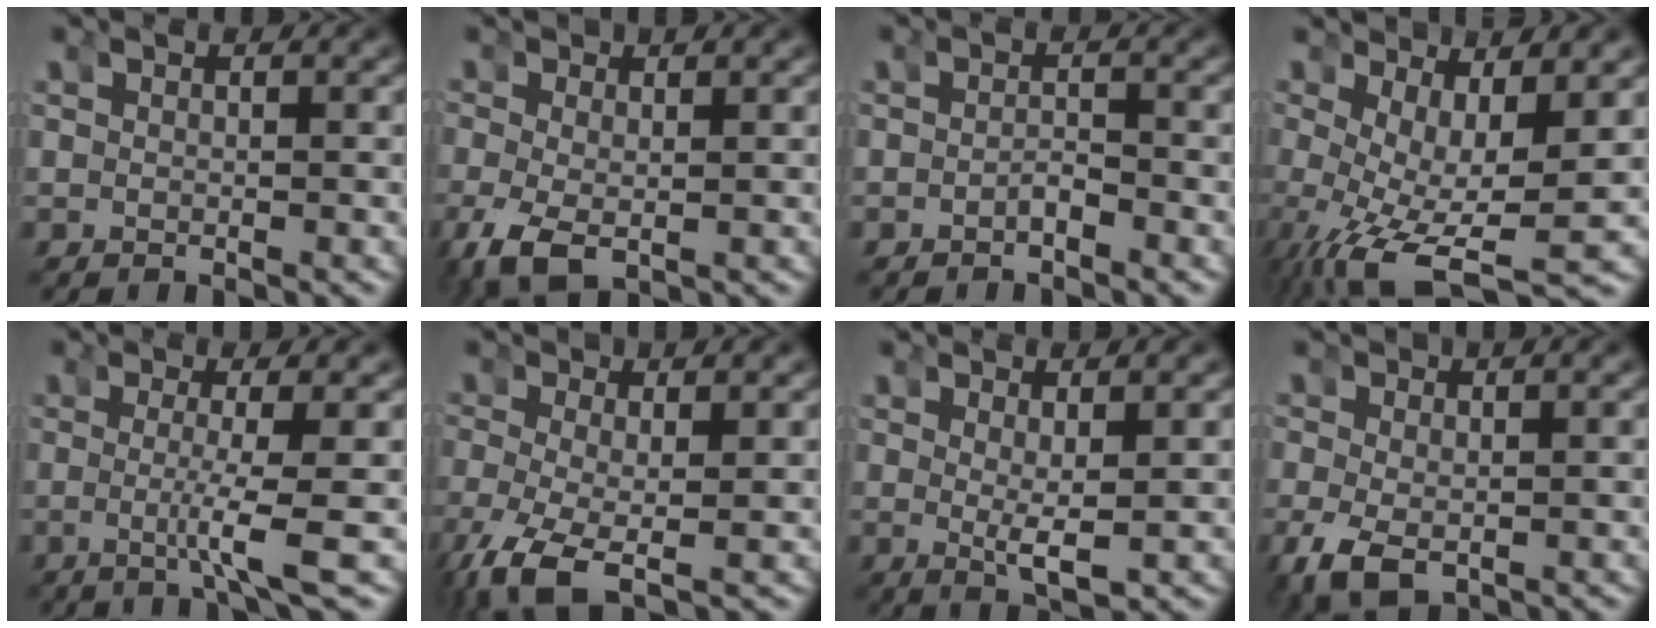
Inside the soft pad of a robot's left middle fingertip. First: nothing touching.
{"total": 4.6, "force": [-2.1, 2.8, 3.1], "torque": [-0.085, -0.038, -0.017]}
{"total": 1.2, "force": [-1.2, 0.2, 0.4], "torque": [-0.010, -0.006, -0.018]}
{"total": 7.5, "force": [-3.5, 3.4, 5.6], "torque": [-0.124, -0.060, -0.027]}
{"total": 3.4, "force": [-0.7, -0.8, 3.3], "torque": [-0.067, -0.015, -0.009]}
{"total": 5.8, "force": [-3.5, 2.9, 3.6], "torque": [-0.102, -0.048, -0.037]}
{"total": 2.5, "force": [0.2, 0.3, 2.5], "torque": [-0.050, -0.019, 0.013]}
{"total": 5.1, "force": [-2.3, 3.4, 3.1], "torque": [-0.082, -0.040, -0.018]}